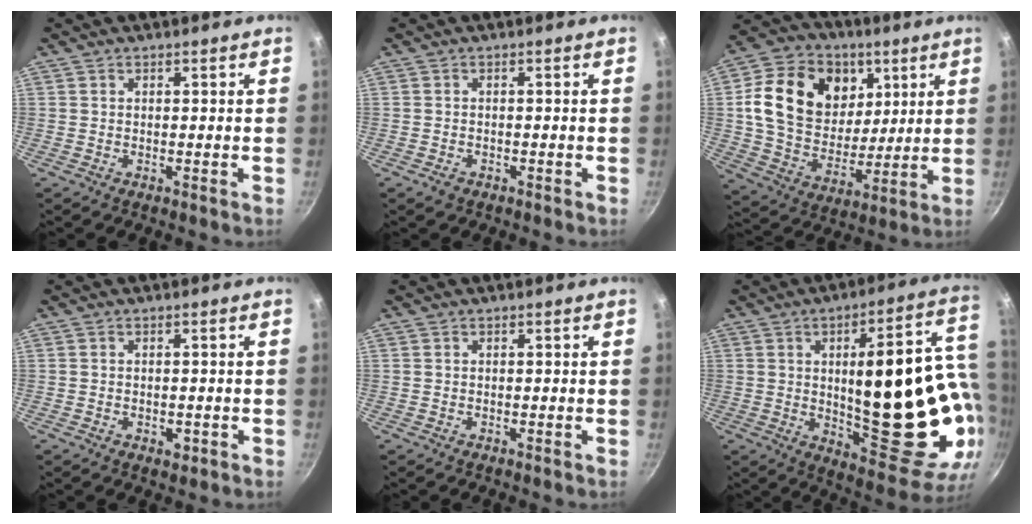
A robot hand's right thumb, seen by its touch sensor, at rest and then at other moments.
{"total": 1.6, "force": [-0.9, 1.0, 0.7], "torque": [-0.018, 0.009, -0.012]}
{"total": 21.7, "force": [6.4, 16.2, 12.8], "torque": [-0.202, -0.017, 0.110]}
{"total": 2.1, "force": [-0.7, 1.3, 1.5], "torque": [-0.020, -0.001, -0.008]}
{"total": 0.0}
{"total": 29.9, "force": [0.3, 11.3, 27.7], "torque": [-0.350, -0.011, 0.027]}